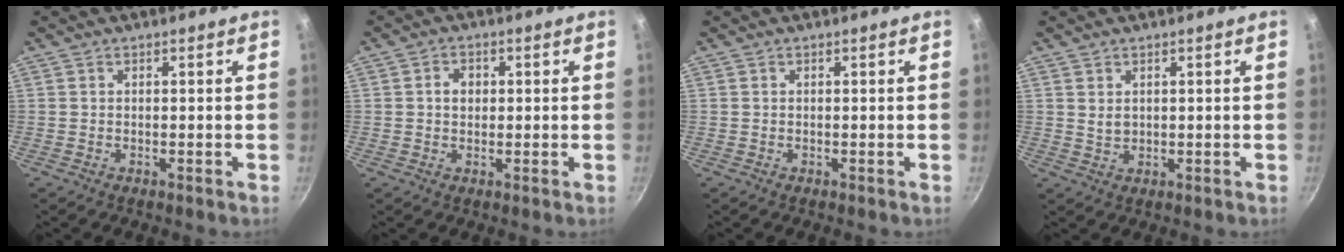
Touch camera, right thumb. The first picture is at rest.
{"total": 2.9, "force": [0.3, 2.4, 1.7], "torque": [-0.012, 0.005, 0.004]}
{"total": 0.0}
{"total": 2.0, "force": [0.8, 1.4, 1.2], "torque": [-0.016, -0.004, 0.019]}